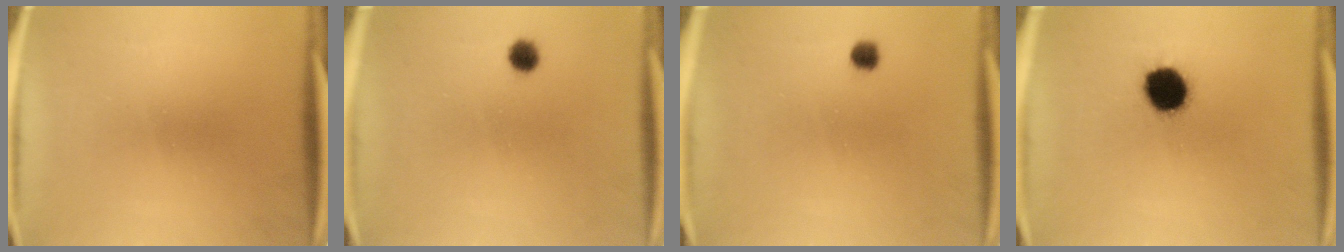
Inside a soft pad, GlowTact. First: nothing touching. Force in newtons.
{"total": 2.4}
{"total": 1.8}
{"total": 11.4}